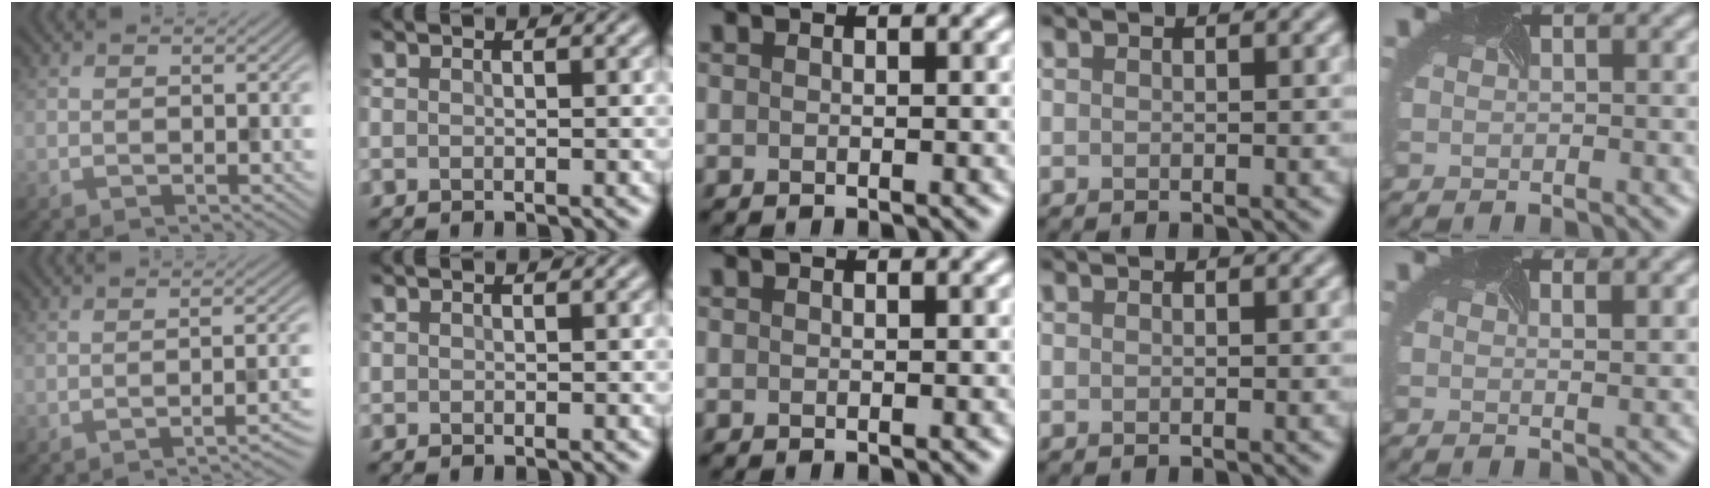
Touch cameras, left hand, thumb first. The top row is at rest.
{"thumb": {"total": 4.1, "force": [-2.4, 0.7, 3.3], "torque": [-0.035, 0.011, -0.045]}, "little": {"total": 1.7, "force": [1.0, 0.7, 1.1], "torque": [0.006, 0.011, -0.011]}}